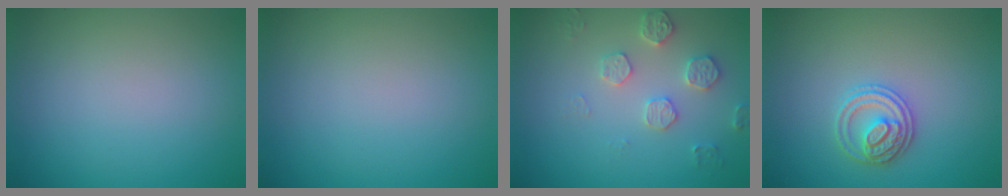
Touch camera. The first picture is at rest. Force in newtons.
{"total": 0.0}
{"total": 2.7, "press": 2.7, "slide": 0.5}
{"total": 2.7, "press": 2.7, "slide": 0.6}